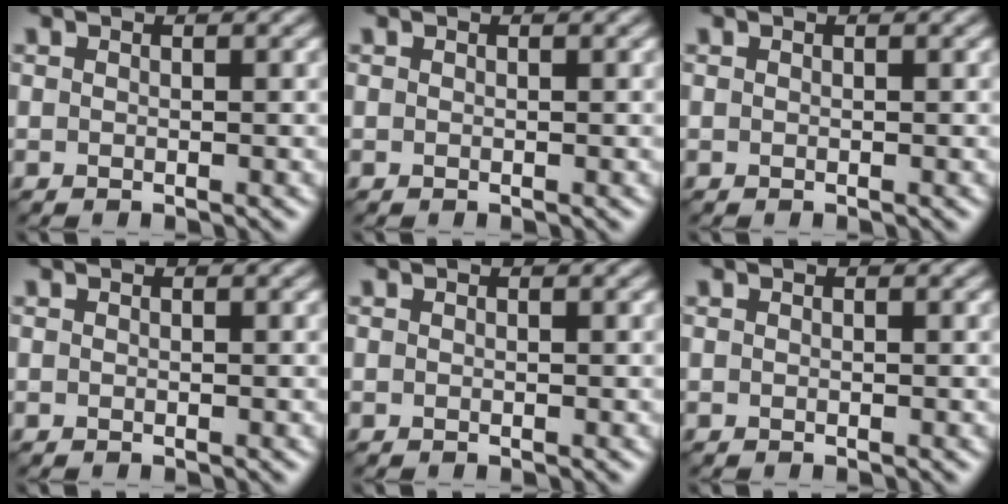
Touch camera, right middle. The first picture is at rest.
{"total": 0.0}
{"total": 0.0}
{"total": 0.0}
{"total": 0.0}
{"total": 0.0}